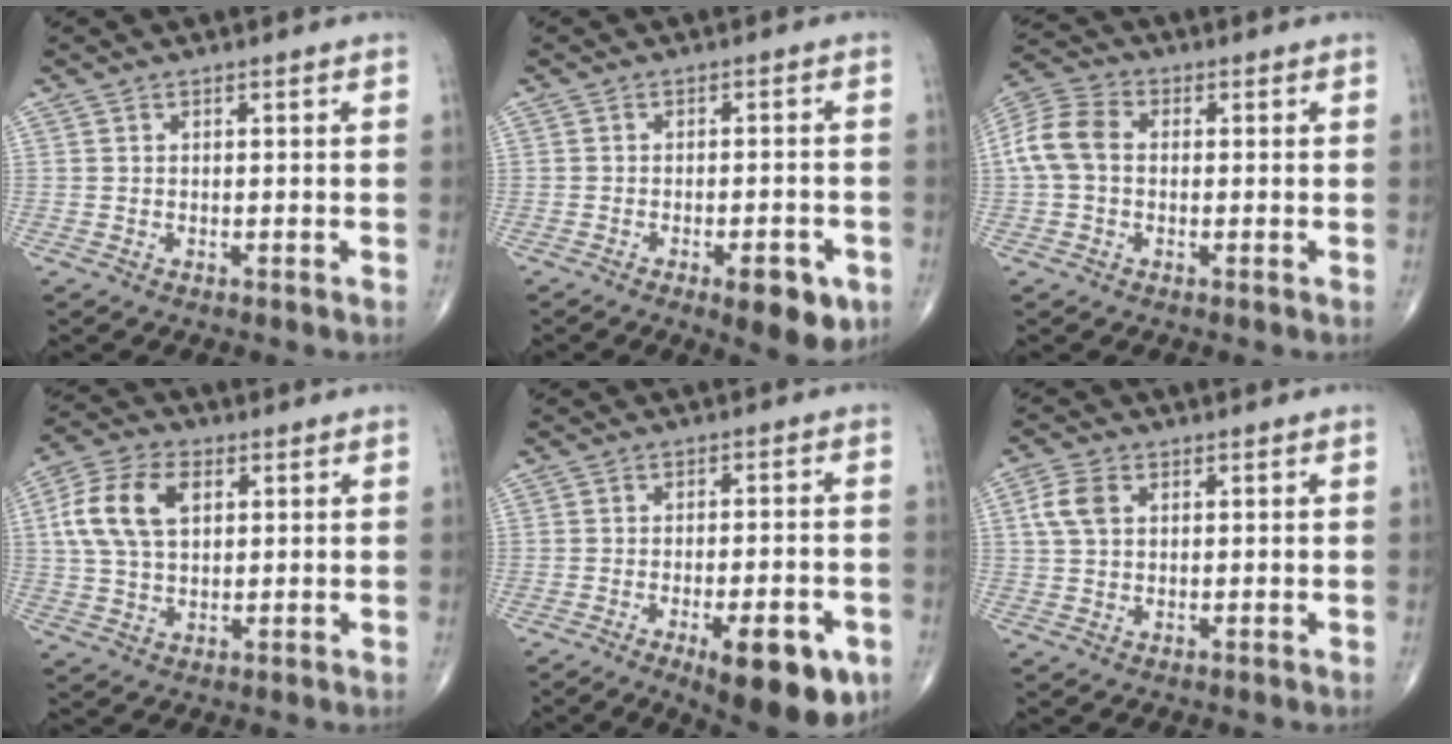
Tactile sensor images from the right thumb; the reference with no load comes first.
{"total": 7.6, "force": [-3.7, 2.7, 6.2], "torque": [-0.071, 0.007, -0.042]}
{"total": 8.2, "force": [0.2, 5.9, 5.6], "torque": [-0.120, 0.025, -0.005]}
{"total": 11.7, "force": [2.9, 7.2, 8.8], "torque": [-0.172, 0.011, 0.051]}
{"total": 13.8, "force": [-6.6, 4.6, 11.2], "torque": [-0.118, 0.015, -0.080]}
{"total": 4.8, "force": [1.3, 3.3, 3.3], "torque": [-0.072, 0.007, 0.023]}